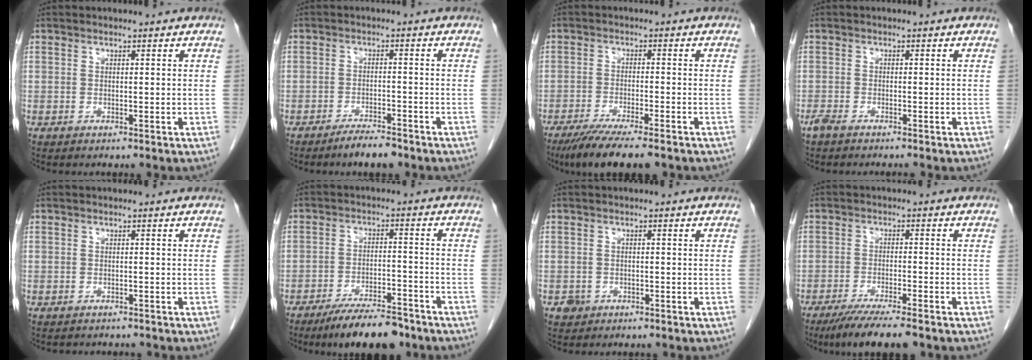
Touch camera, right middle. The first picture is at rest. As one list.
[{"total": 4.0, "force": [-3.3, 0.8, 2.1], "torque": [-0.039, -0.002, -0.055]}, {"total": 9.4, "force": [-7.3, 0.7, 5.8], "torque": [-0.088, -0.021, -0.117]}, {"total": 3.0, "force": [-2.5, 0.5, 1.5], "torque": [-0.027, -0.006, -0.040]}, {"total": 3.2, "force": [-3.0, 1.1, 0.6], "torque": [-0.004, -0.001, -0.034]}, {"total": 10.1, "force": [-8.2, 2.5, 5.2], "torque": [-0.075, -0.007, -0.135]}, {"total": 1.7, "force": [-0.9, 1.4, 0.1], "torque": [-0.005, 0.006, -0.012]}, {"total": 8.7, "force": [-6.9, 0.5, 5.2], "torque": [-0.080, -0.021, -0.112]}]